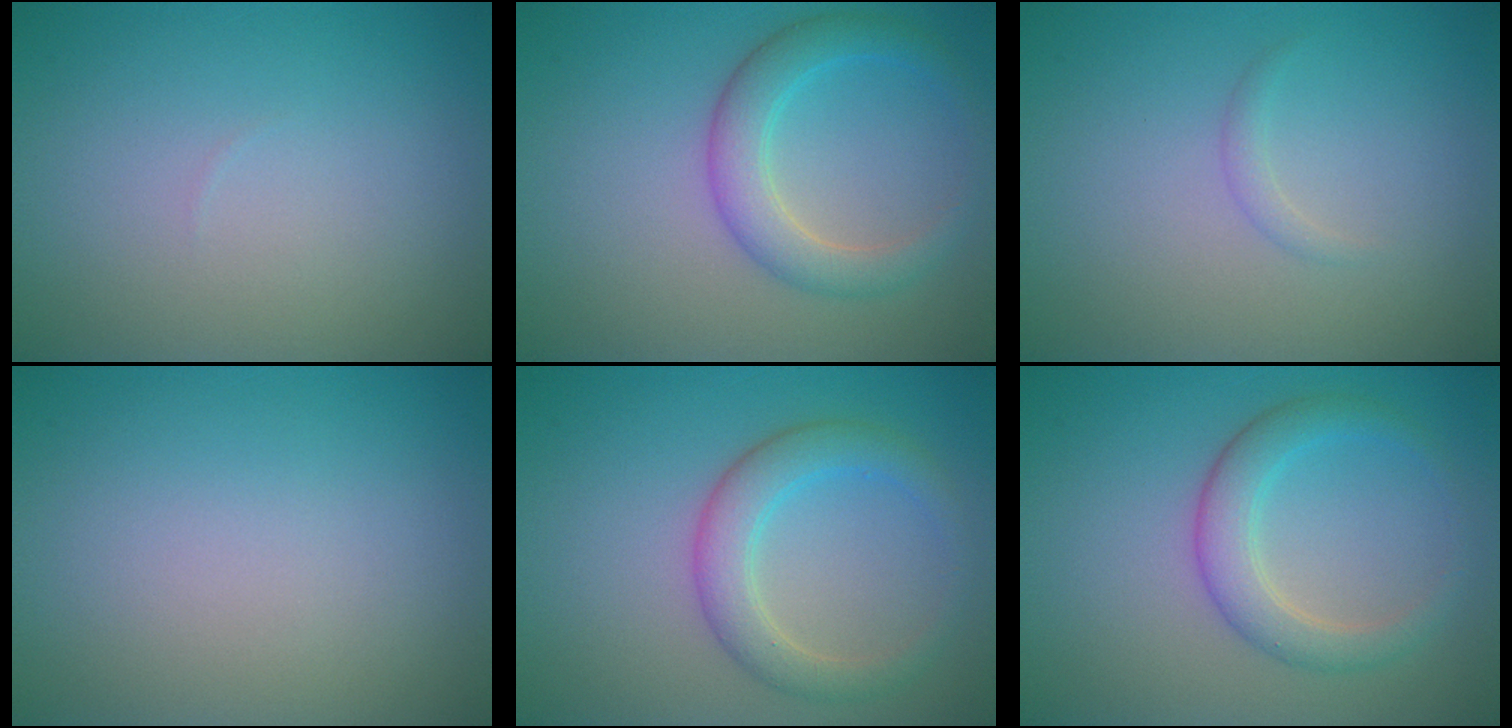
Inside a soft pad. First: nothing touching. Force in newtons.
{"total": 3.8, "press": 3.8, "slide": 0.0}
{"total": 0.8, "press": 0.8, "slide": 0.1}
{"total": 0.0}
{"total": 3.7, "press": 3.7, "slide": 0.1}
{"total": 3.3, "press": 3.3, "slide": 0.1}